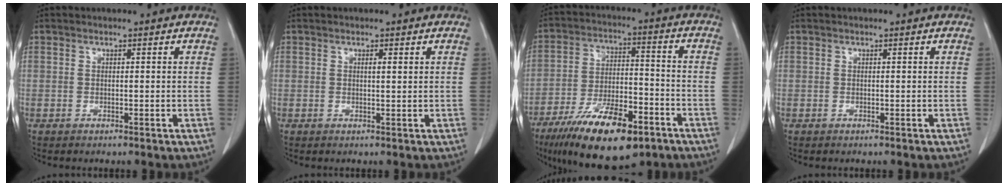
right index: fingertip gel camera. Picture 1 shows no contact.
{"total": 0.8, "force": [0.4, 0.1, 0.7], "torque": [-0.014, 0.000, 0.006]}
{"total": 17.1, "force": [-10.7, 5.4, 12.2], "torque": [-0.214, -0.014, -0.180]}
{"total": 0.0}